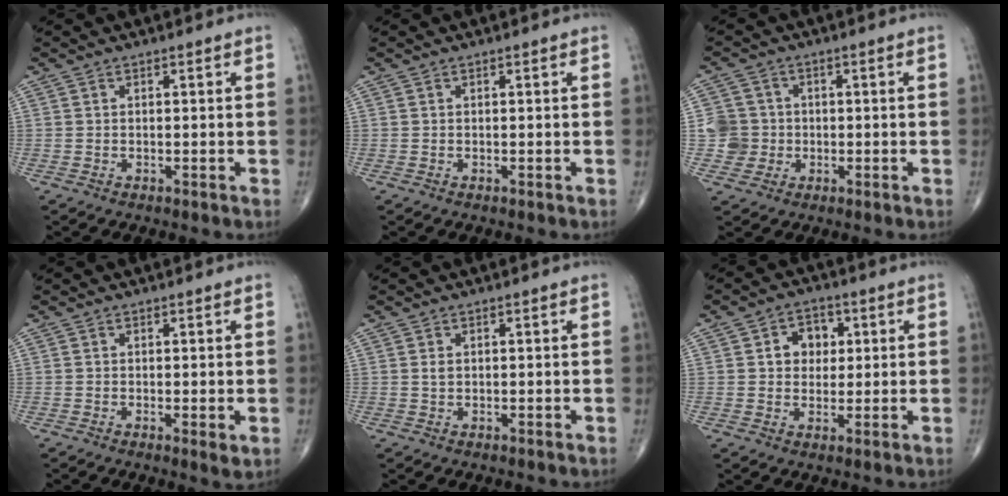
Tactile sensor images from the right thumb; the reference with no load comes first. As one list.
[{"total": 0.0}, {"total": 5.5, "force": [-0.4, 5.4, 0.5], "torque": [0.019, 0.010, -0.012]}, {"total": 2.0, "force": [-0.2, 0.5, 1.9], "torque": [-0.034, -0.009, -0.006]}, {"total": 1.1, "force": [0.2, 0.7, 0.7], "torque": [-0.013, 0.000, 0.006]}, {"total": 6.3, "force": [1.4, 5.0, 3.5], "torque": [-0.016, 0.001, 0.018]}]